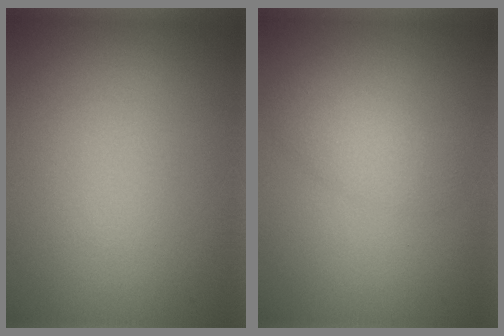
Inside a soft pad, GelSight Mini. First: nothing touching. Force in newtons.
{"total": 2.2, "press": 2.2, "slide": 0.1}